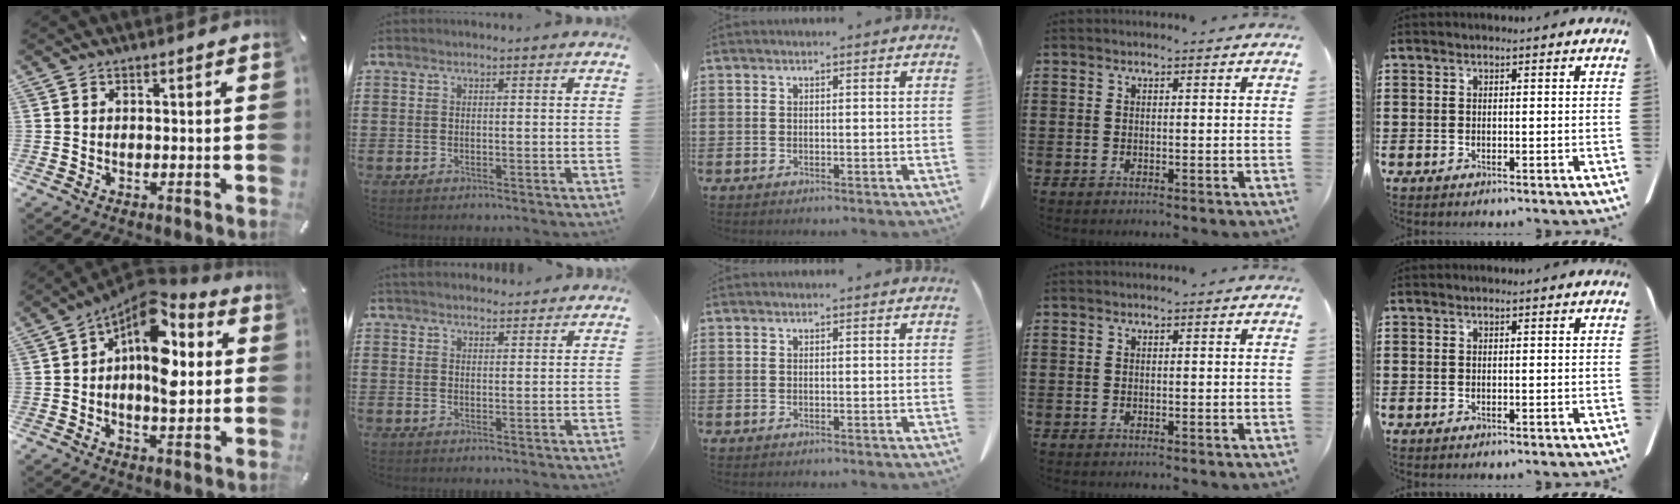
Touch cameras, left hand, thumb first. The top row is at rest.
{"thumb": {"total": 14.2, "force": [4.1, 8.0, 10.9], "torque": [-0.180, -0.045, 0.070]}, "index": {"total": 2.8, "force": [2.7, 0.4, 0.3], "torque": [-0.012, -0.002, 0.053]}}